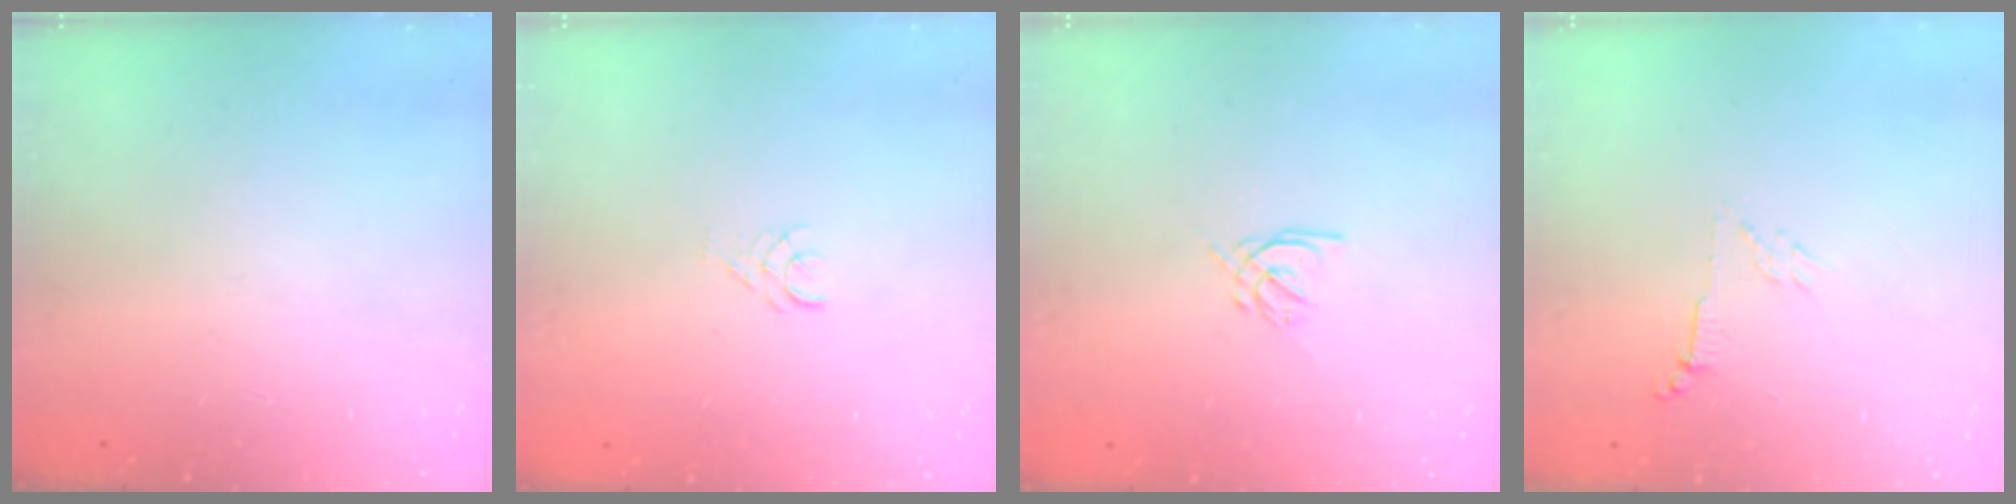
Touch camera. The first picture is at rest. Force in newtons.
{"total": 3.5, "press": 3.5, "slide": 0.3}
{"total": 1.2, "press": 1.1, "slide": 0.5}
{"total": 4.0, "press": 4.0, "slide": 0.6}